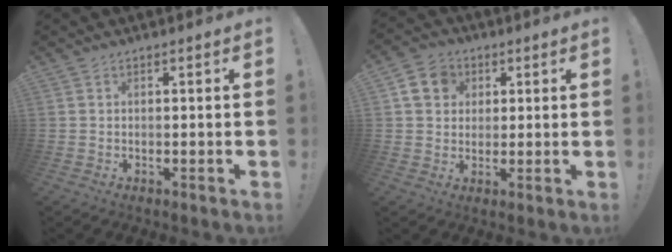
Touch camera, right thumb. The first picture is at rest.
{"total": 9.3, "force": [3.3, 7.9, 3.7], "torque": [-0.061, 0.001, 0.069]}